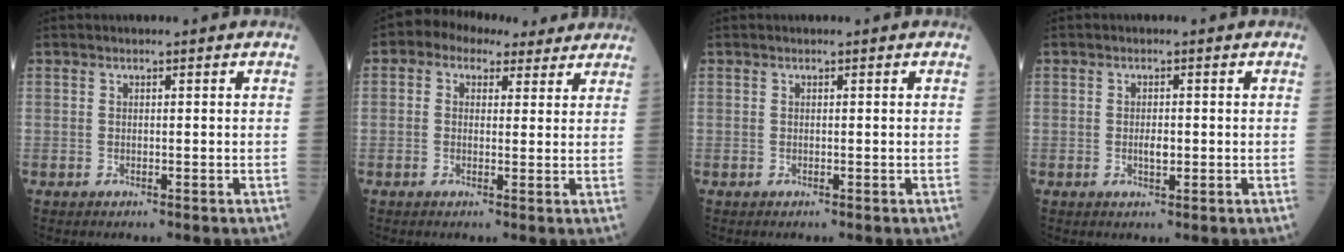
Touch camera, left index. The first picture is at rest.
{"total": 7.0, "force": [4.5, 4.5, 3.0], "torque": [-0.050, 0.038, 0.061]}
{"total": 0.0}
{"total": 1.8, "force": [-0.7, 0.7, 1.6], "torque": [-0.031, -0.005, -0.011]}